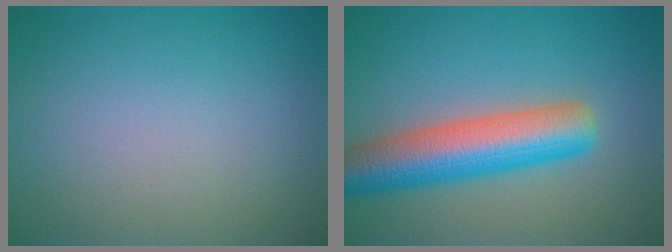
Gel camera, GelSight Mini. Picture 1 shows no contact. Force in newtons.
{"total": 7.8, "press": 7.8, "slide": 0.2}